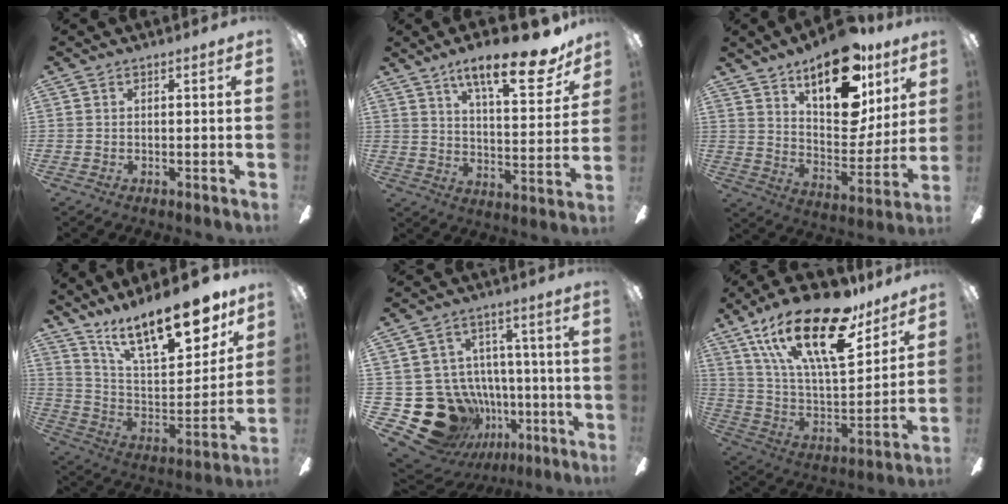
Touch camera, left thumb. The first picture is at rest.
{"total": 19.0, "force": [13.3, 5.6, 12.4], "torque": [-0.190, -0.077, 0.212]}
{"total": 20.4, "force": [13.4, 9.1, 12.4], "torque": [-0.182, -0.080, 0.229]}
{"total": 21.9, "force": [15.2, 8.2, 13.6], "torque": [-0.205, -0.096, 0.257]}
{"total": 21.0, "force": [-8.1, 17.3, 8.9], "torque": [-0.183, 0.044, -0.085]}
{"total": 26.6, "force": [16.7, 10.5, 17.9], "torque": [-0.320, -0.090, 0.282]}